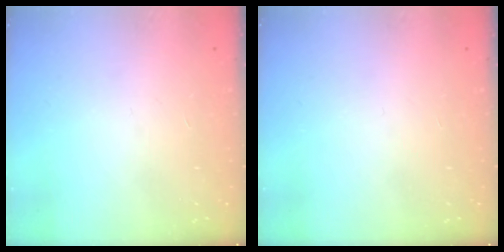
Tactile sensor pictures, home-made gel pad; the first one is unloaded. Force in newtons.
{"total": 0.0}